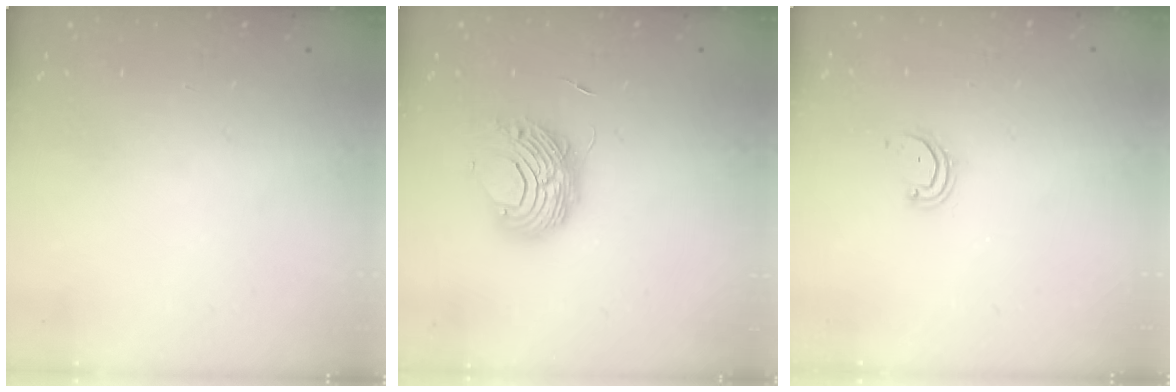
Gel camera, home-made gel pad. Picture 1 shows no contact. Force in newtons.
{"total": 9.2, "press": 9.2, "slide": 0.5}
{"total": 3.1, "press": 3.1, "slide": 0.2}